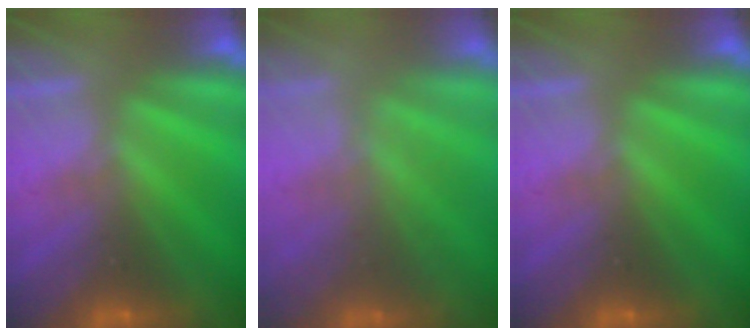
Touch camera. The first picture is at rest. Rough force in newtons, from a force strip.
{"total": 1.6}
{"total": 0.0}